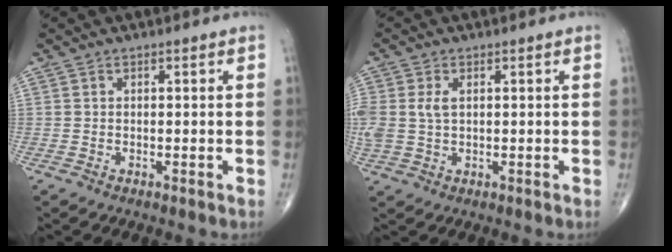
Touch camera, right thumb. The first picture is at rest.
{"total": 5.0, "force": [0.9, 3.2, 3.8], "torque": [-0.099, 0.009, 0.023]}